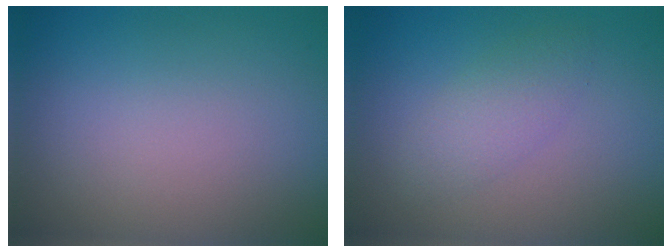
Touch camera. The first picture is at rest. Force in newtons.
{"total": 2.2, "press": 2.2, "slide": 0.1}